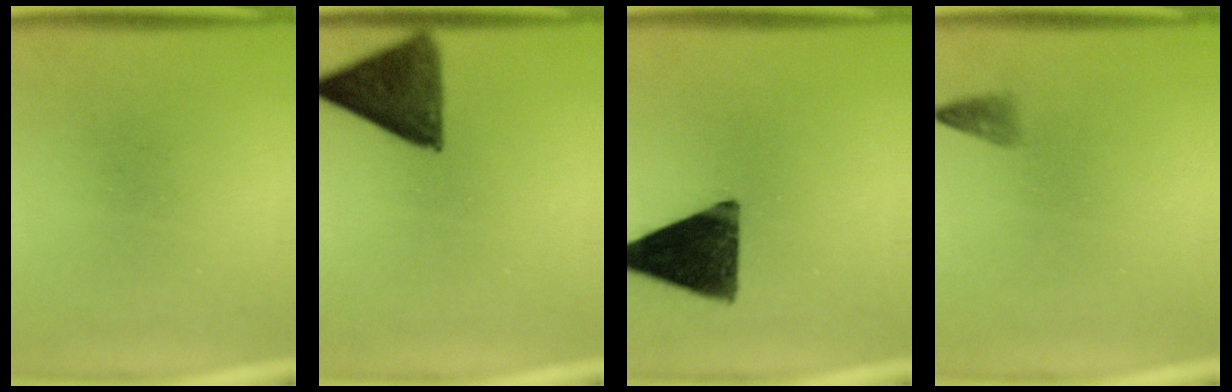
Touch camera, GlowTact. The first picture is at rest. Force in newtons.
{"total": 11.1}
{"total": 14.1}
{"total": 1.2}